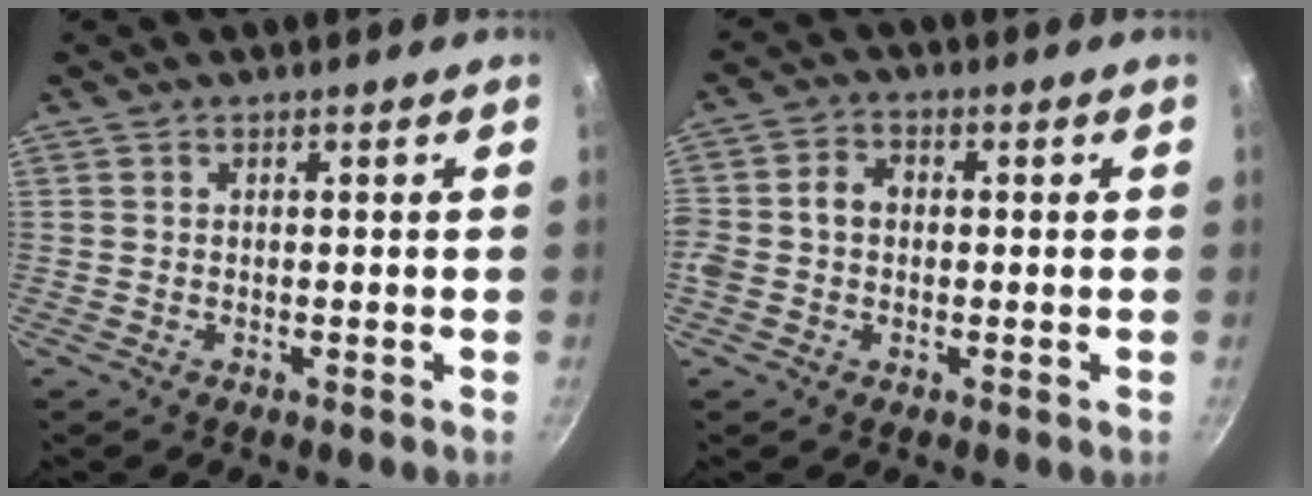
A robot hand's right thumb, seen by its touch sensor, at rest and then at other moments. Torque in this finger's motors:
{"motor_torque": [0.72, 0.68, 0.58, 0.03, 0.02]}